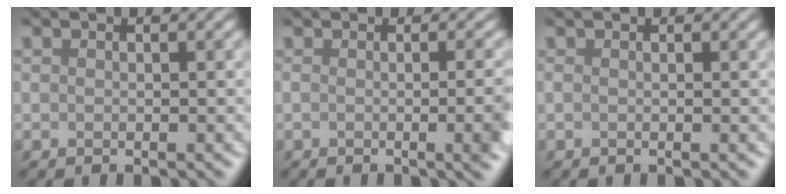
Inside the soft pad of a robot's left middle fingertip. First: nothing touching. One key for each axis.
{"total": 6.0, "fx": -0.7, "fy": 2.4, "fz": 5.5, "tx": -0.023, "ty": 0.014, "tz": -0.008}
{"total": 1.4, "fx": 0.4, "fy": 0.8, "fz": 1.1, "tx": 0.002, "ty": 0.011, "tz": -0.010}